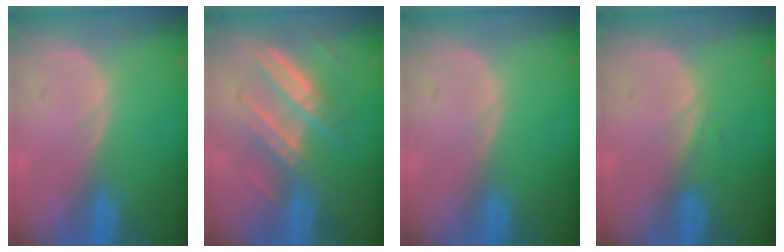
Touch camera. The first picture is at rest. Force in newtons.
{"total": 7.8, "press": 7.0, "slide": 3.4}
{"total": 0.0}
{"total": 0.7, "press": 0.7, "slide": 0.1}